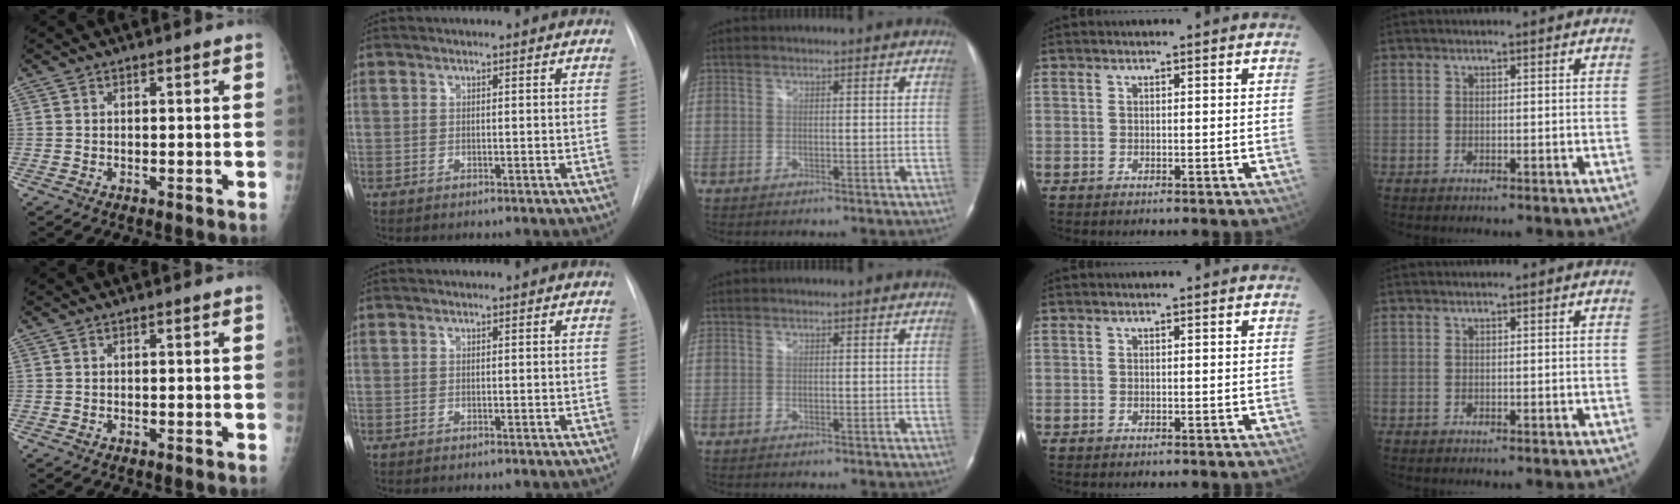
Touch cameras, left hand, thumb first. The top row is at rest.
{}